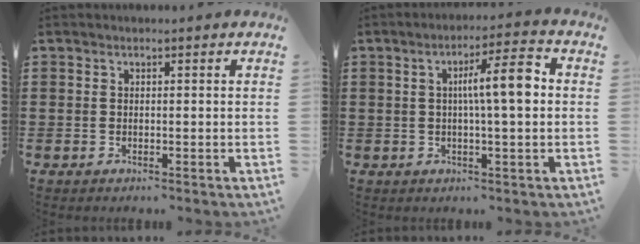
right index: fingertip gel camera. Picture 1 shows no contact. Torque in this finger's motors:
{"motor_torque": [0.45, -0.13, 0.25, 0.12]}